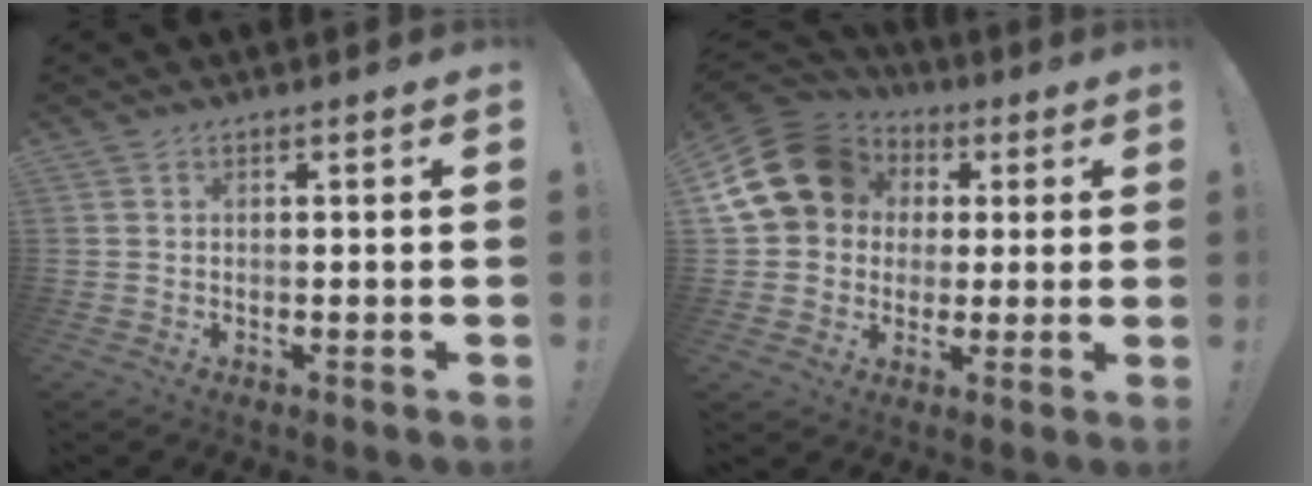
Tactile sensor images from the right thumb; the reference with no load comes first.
{"total": 18.5, "force": [5.0, 15.1, 9.5], "torque": [-0.163, -0.012, 0.107]}